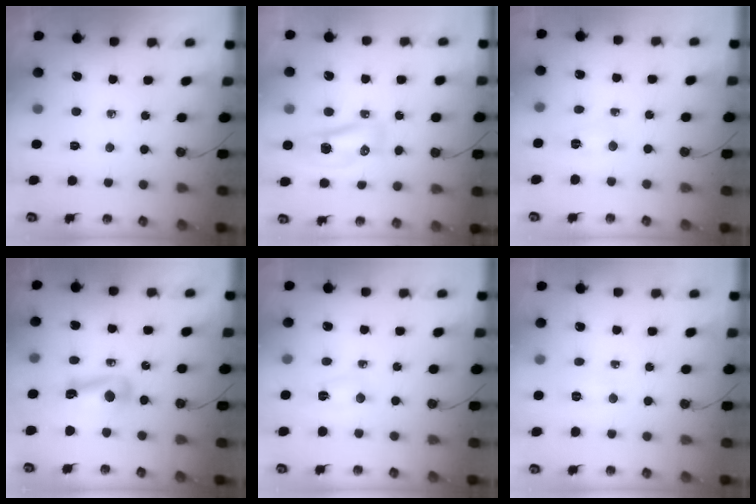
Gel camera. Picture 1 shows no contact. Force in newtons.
{"total": 10.7, "press": 9.3, "slide": 5.2}
{"total": 4.3, "press": 3.6, "slide": 2.5}
{"total": 13.2, "press": 13.2, "slide": 1.1}
{"total": 2.2, "press": 2.1, "slide": 0.6}
{"total": 3.3, "press": 3.2, "slide": 0.9}